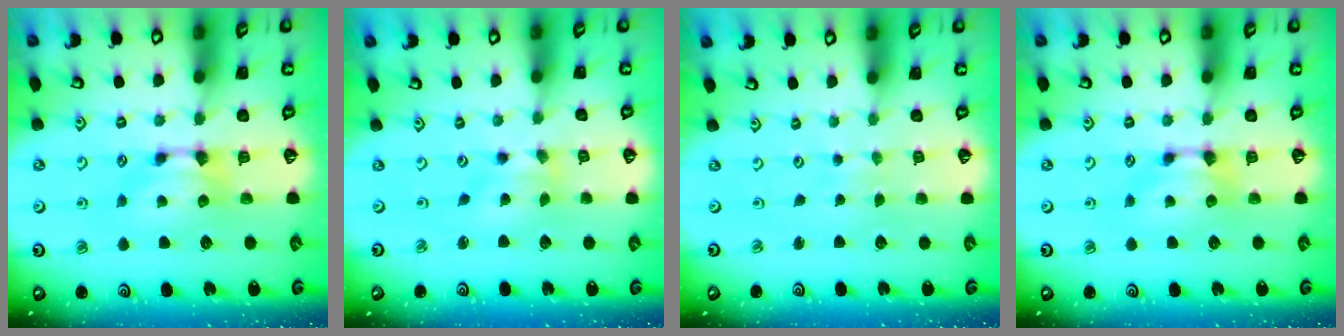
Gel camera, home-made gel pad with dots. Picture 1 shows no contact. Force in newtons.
{"total": 1.2, "press": 0.3, "slide": 1.1}
{"total": 4.8, "press": 4.8, "slide": 0.1}
{"total": 0.0}